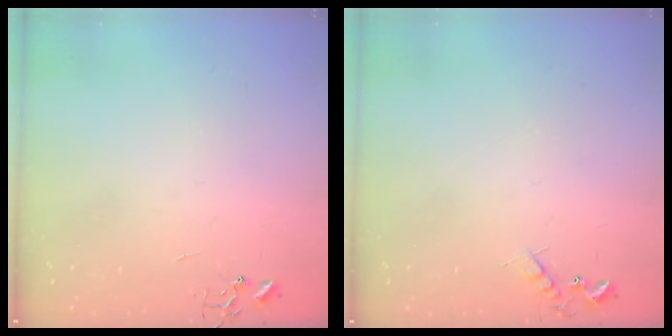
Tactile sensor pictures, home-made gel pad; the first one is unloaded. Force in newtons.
{"total": 6.1, "press": 6.0, "slide": 0.9}